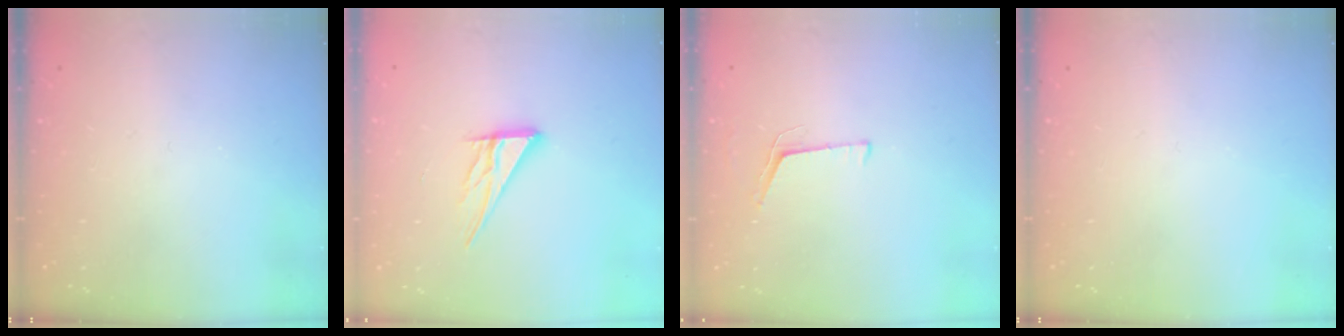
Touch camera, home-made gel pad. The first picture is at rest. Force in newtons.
{"total": 10.2, "press": 10.1, "slide": 0.9}
{"total": 4.2, "press": 3.5, "slide": 2.3}
{"total": 0.0}